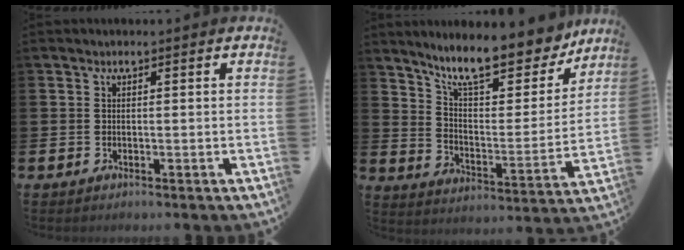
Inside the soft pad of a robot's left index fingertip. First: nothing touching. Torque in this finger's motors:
{"motor_torque": [0.50, -0.60, 1.05, 0.21]}